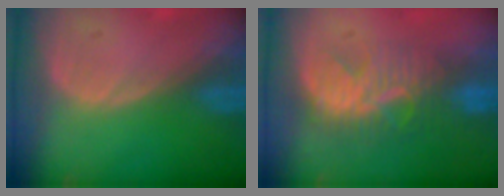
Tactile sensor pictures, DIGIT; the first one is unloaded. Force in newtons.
{"total": 8.0, "press": 7.8, "slide": 2.0}